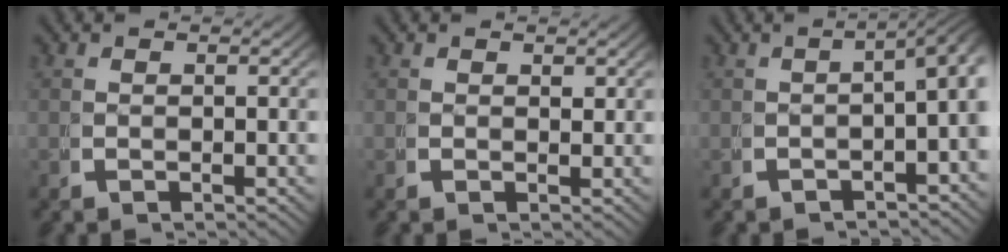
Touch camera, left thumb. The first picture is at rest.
{"total": 0.8, "force": [0.7, 0.3, 0.2], "torque": [-0.002, -0.003, 0.012]}
{"total": 5.5, "force": [-1.0, 2.3, 4.8], "torque": [-0.065, -0.001, -0.013]}